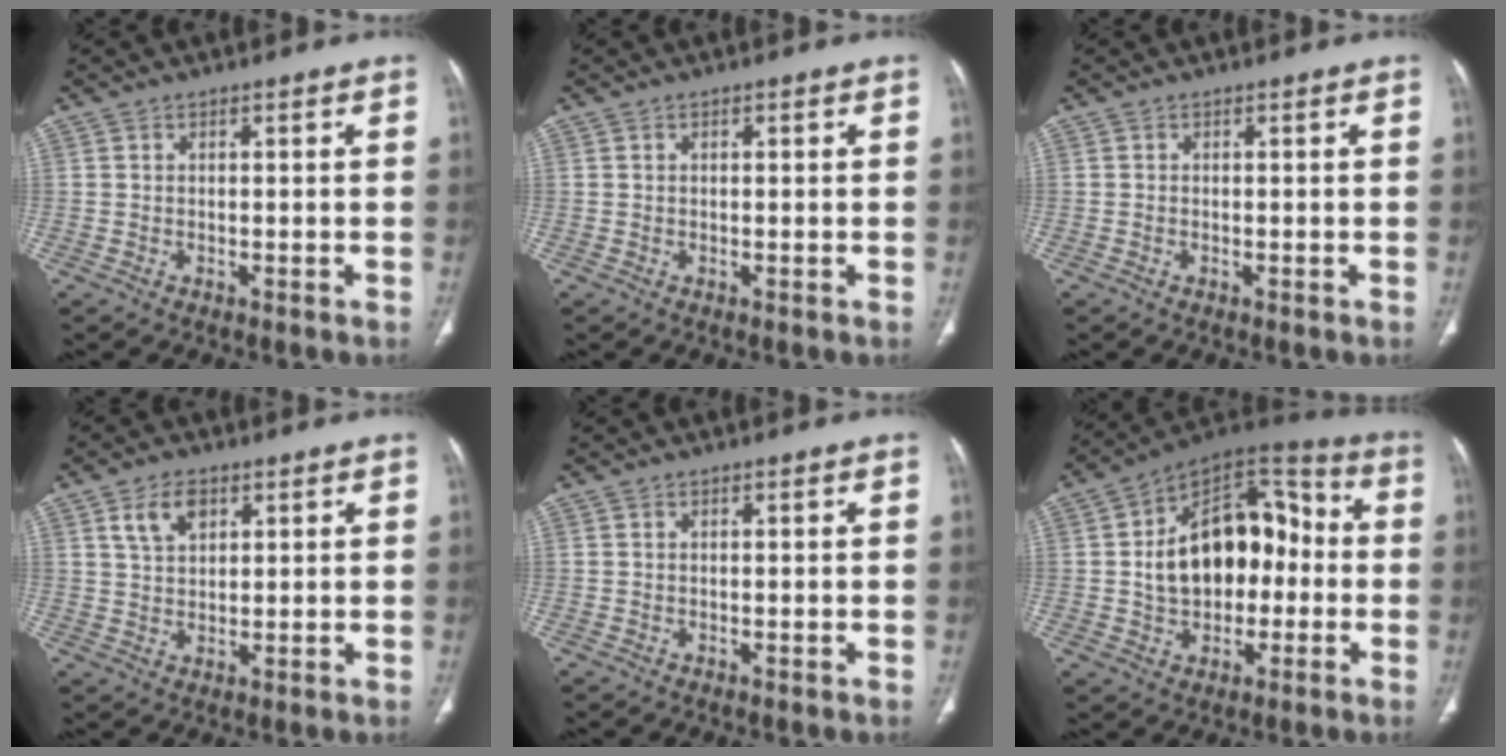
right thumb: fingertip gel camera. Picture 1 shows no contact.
{"total": 0.6, "force": [0.2, 0.3, 0.5], "torque": [-0.007, 0.001, 0.004]}
{"total": 0.0}
{"total": 5.6, "force": [2.7, 3.4, 3.5], "torque": [-0.052, -0.008, 0.053]}
{"total": 0.0}
{"total": 19.7, "force": [-0.2, 13.0, 14.9], "torque": [-0.195, 0.045, -0.005]}